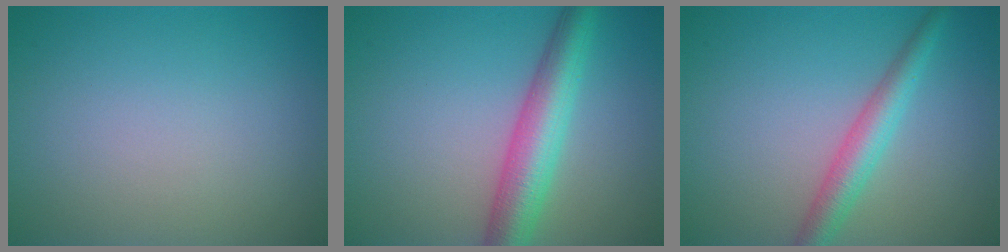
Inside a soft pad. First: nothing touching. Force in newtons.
{"total": 5.7, "press": 5.7, "slide": 0.2}
{"total": 3.3, "press": 3.3, "slide": 0.1}